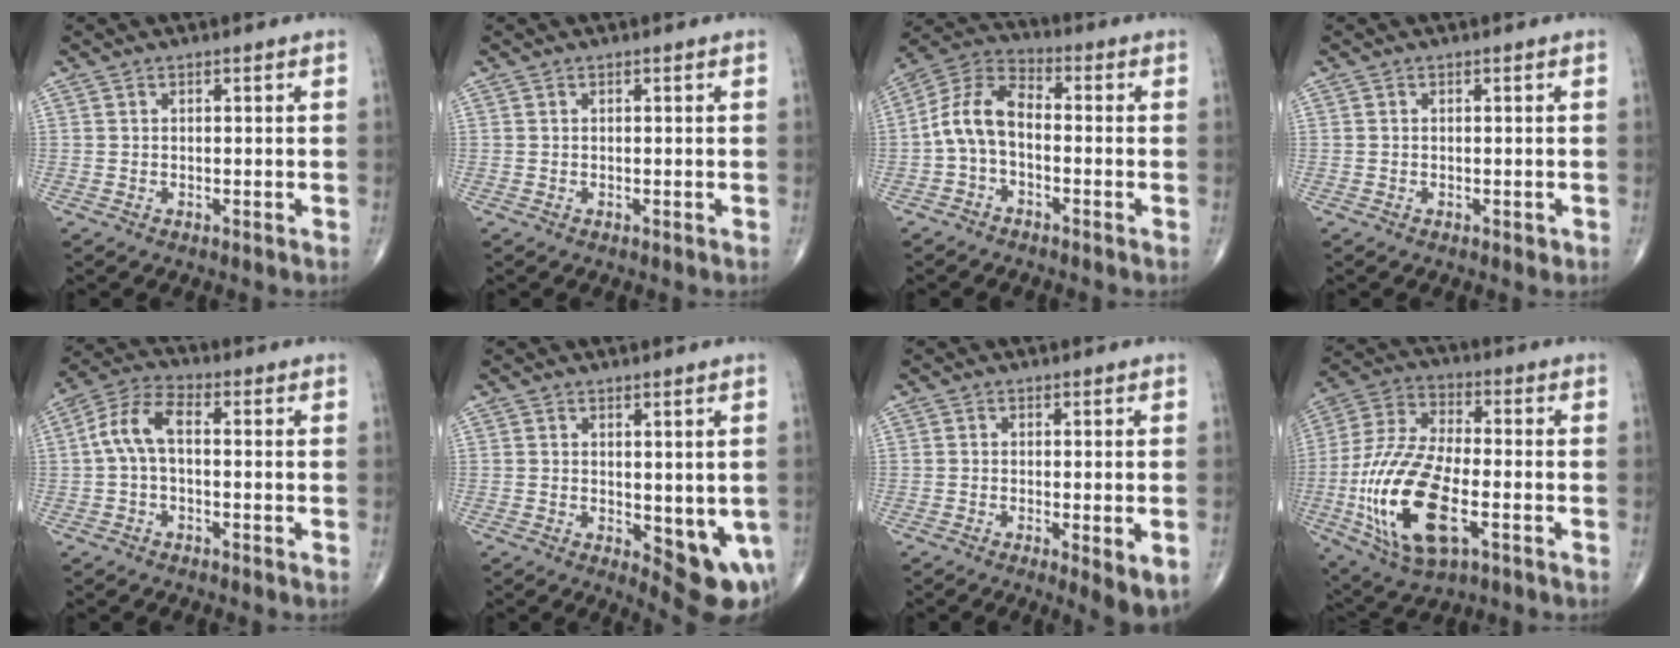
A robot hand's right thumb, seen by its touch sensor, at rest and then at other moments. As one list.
[{"total": 0.0}, {"total": 8.9, "force": [-1.6, 5.2, 7.1], "torque": [-0.135, 0.035, -0.045]}, {"total": 0.8, "force": [-0.3, 0.5, 0.5], "torque": [-0.006, 0.000, -0.004]}, {"total": 7.3, "force": [-0.1, 3.7, 6.3], "torque": [-0.131, 0.027, -0.012]}, {"total": 9.2, "force": [-1.8, 3.9, 8.2], "torque": [-0.072, -0.017, -0.011]}, {"total": 5.6, "force": [-1.7, 1.4, 5.1], "torque": [-0.081, -0.016, -0.026]}, {"total": 20.8, "force": [-5.7, 9.2, 17.8], "torque": [-0.377, 0.010, -0.097]}]